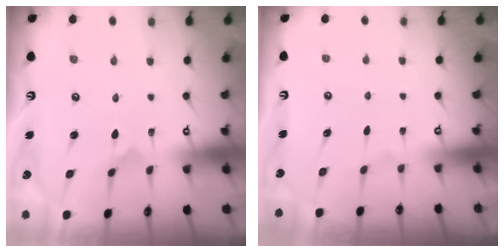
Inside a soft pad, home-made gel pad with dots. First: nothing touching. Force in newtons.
{"total": 0.0}